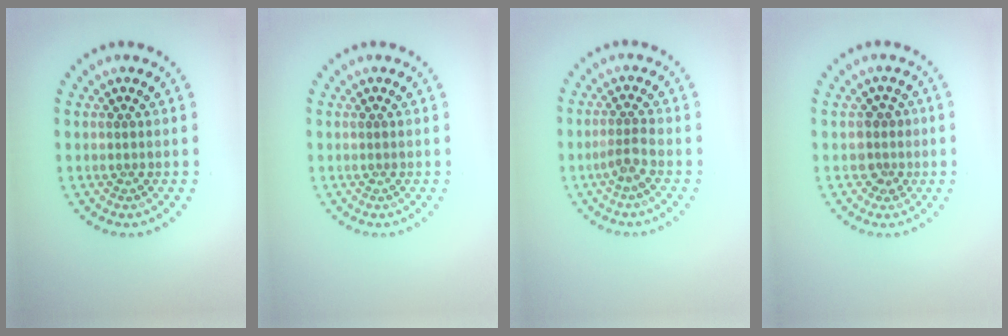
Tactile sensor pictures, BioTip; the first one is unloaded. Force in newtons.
{"total": 0.0}
{"total": 1.9, "press": 1.3, "slide": 1.3}
{"total": 1.9, "press": 1.6, "slide": 1.0}